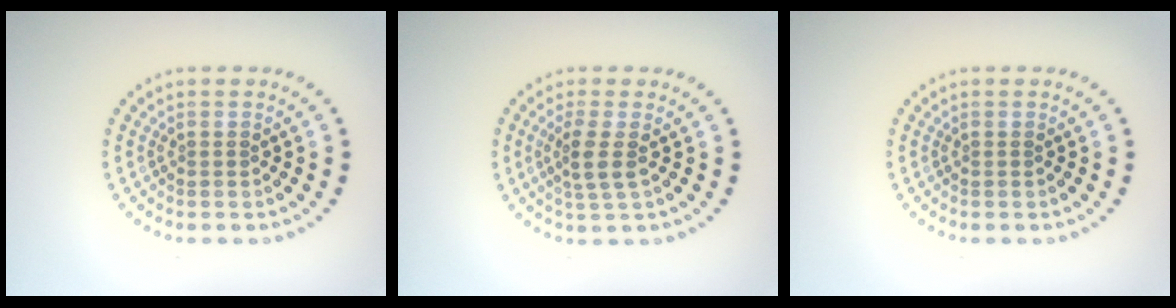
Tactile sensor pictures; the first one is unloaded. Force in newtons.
{"total": 2.4, "press": 1.9, "slide": 1.5}
{"total": 0.0}